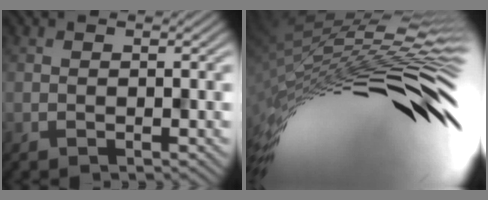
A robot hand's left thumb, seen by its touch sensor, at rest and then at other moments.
{"total": 16.8, "force": [-0.8, 3.6, 16.4], "torque": [-0.298, 0.000, -0.005]}